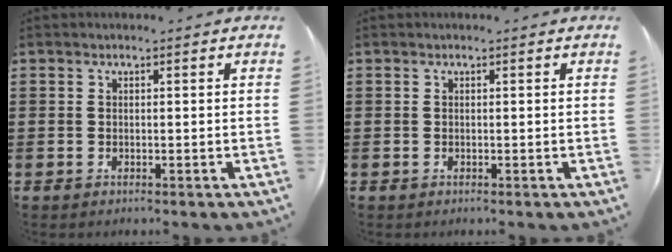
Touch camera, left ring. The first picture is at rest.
{"total": 0.0}